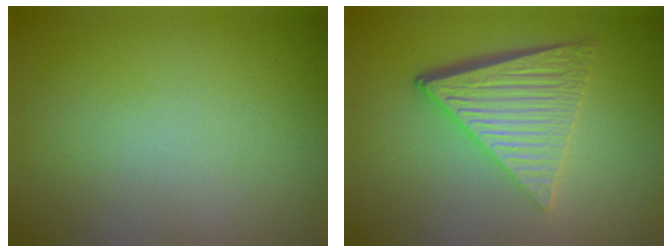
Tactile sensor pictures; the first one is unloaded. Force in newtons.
{"total": 6.5, "press": 4.3, "slide": 4.9}